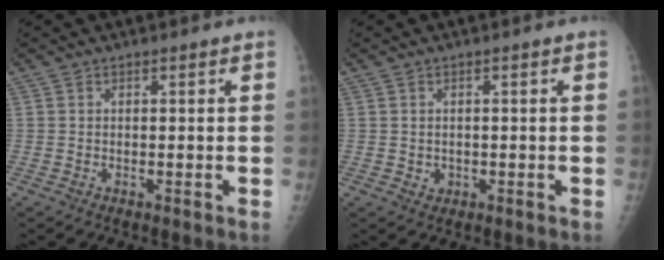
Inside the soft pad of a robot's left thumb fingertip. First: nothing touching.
{"total": 1.4, "force": [-0.2, 1.3, 0.6], "torque": [-0.004, 0.002, 0.003]}